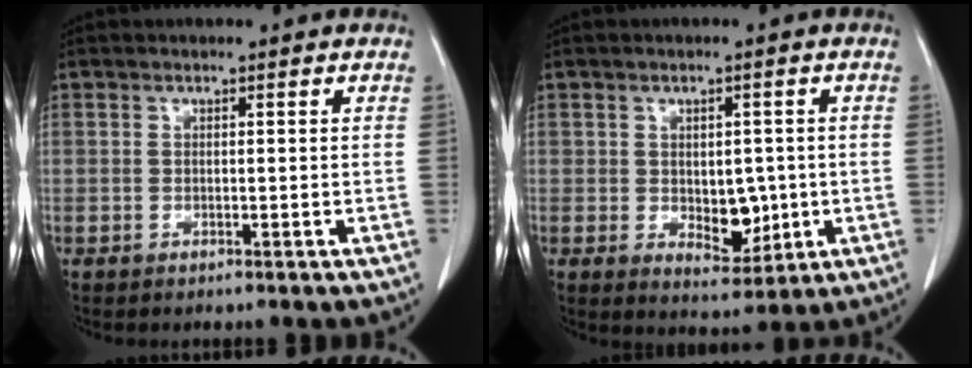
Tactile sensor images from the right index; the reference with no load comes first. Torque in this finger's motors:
{"motor_torque": [0.07, 0.15, 0.10, 0.02]}